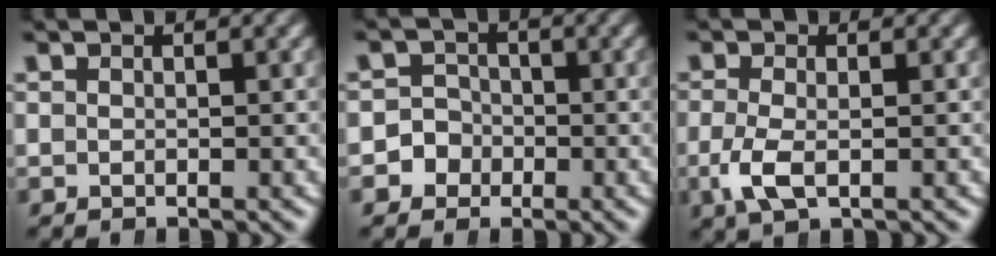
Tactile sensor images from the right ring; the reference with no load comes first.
{"total": 5.3, "force": [-1.3, 5.1, 1.0], "torque": [-0.037, -0.008, -0.032]}
{"total": 2.7, "force": [-0.9, 1.1, 2.3], "torque": [-0.063, -0.020, -0.007]}